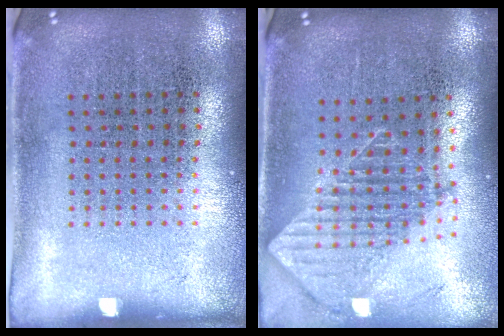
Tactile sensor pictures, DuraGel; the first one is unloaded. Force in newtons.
{"total": 1.9, "press": 1.5, "slide": 1.1}